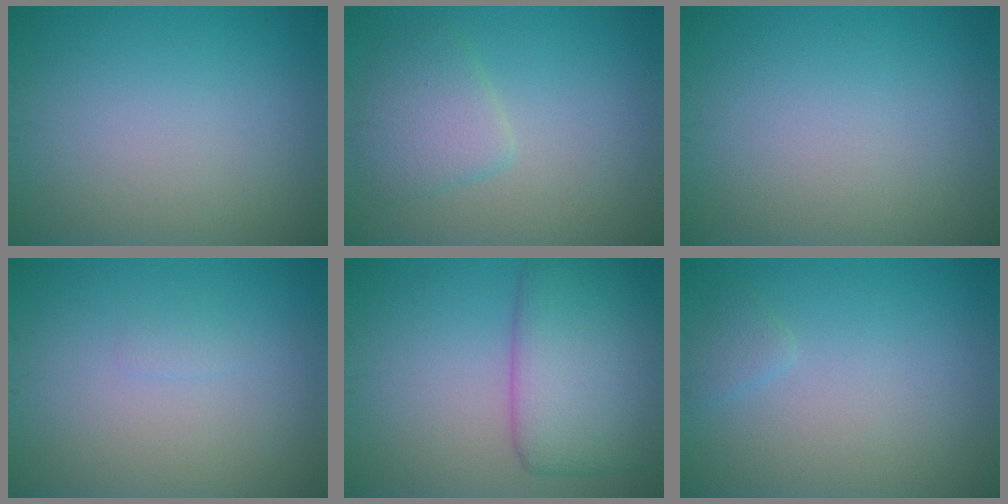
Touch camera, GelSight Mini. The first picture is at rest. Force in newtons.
{"total": 3.1, "press": 3.0, "slide": 0.2}
{"total": 0.0}
{"total": 0.5, "press": 0.5, "slide": 0.1}
{"total": 7.5, "press": 7.5, "slide": 0.1}
{"total": 0.9, "press": 0.9, "slide": 0.1}